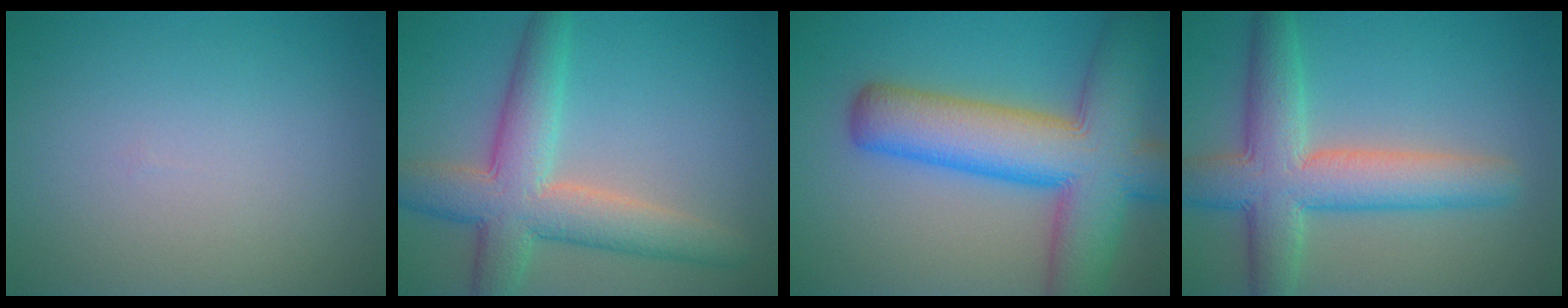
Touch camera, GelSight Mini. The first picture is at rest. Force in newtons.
{"total": 7.2, "press": 7.2, "slide": 0.3}
{"total": 11.8, "press": 11.8, "slide": 0.6}
{"total": 7.5, "press": 7.5, "slide": 0.5}